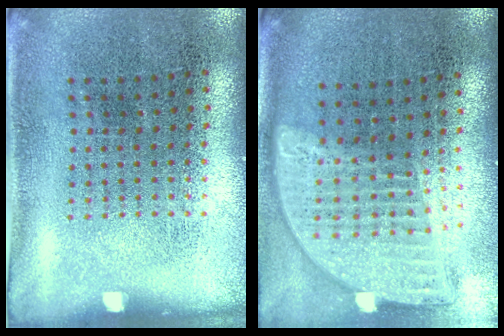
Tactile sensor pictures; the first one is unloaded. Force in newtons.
{"total": 2.0, "press": 1.6, "slide": 1.2}